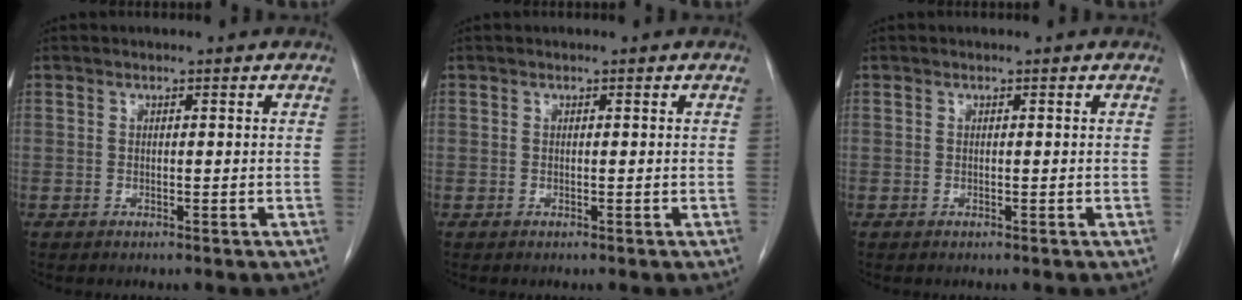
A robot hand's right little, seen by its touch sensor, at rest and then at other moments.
{"total": 0.0}
{"total": 0.0}